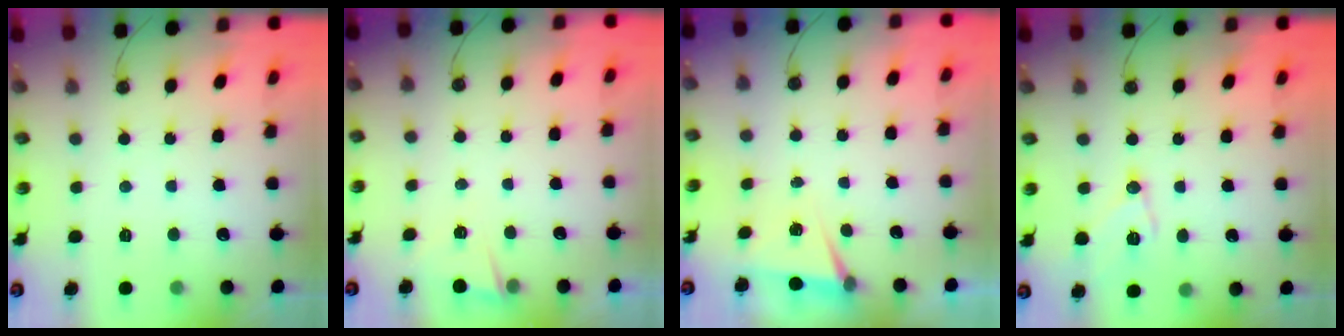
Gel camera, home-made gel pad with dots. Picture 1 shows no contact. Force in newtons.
{"total": 2.8, "press": 2.3, "slide": 1.6}
{"total": 5.3, "press": 2.5, "slide": 4.6}
{"total": 10.0, "press": 10.0, "slide": 0.8}